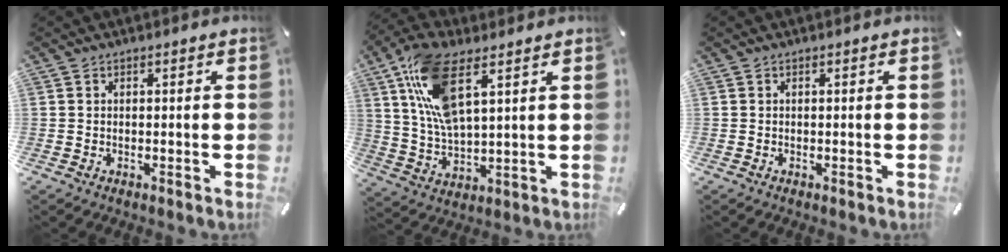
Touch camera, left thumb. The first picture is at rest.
{"total": 14.2, "force": [7.1, 5.6, 10.9], "torque": [-0.247, -0.020, 0.127]}
{"total": 0.0}